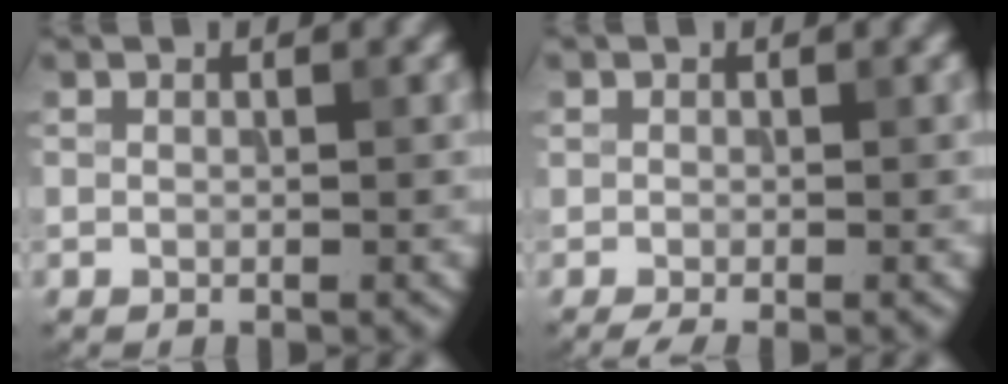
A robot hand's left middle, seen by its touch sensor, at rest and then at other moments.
{"total": 1.3, "force": [-0.8, 0.9, 0.6], "torque": [-0.008, -0.004, -0.021]}